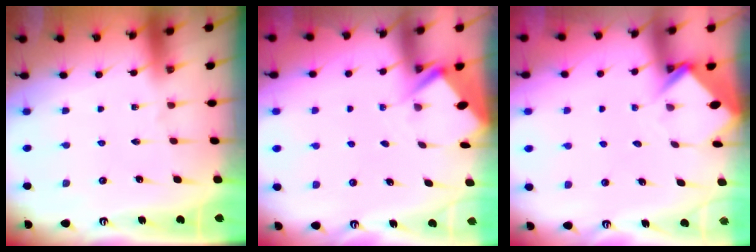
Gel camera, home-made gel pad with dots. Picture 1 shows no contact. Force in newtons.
{"total": 2.7, "press": 2.7, "slide": 0.3}
{"total": 3.8, "press": 3.8, "slide": 0.3}